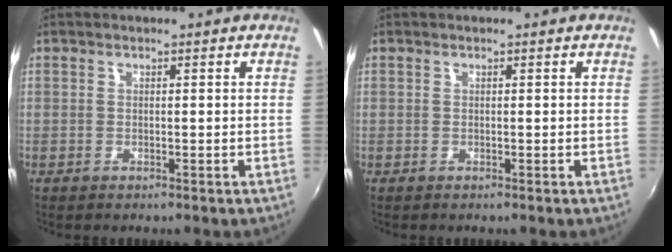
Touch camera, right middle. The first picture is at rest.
{"total": 0.0}